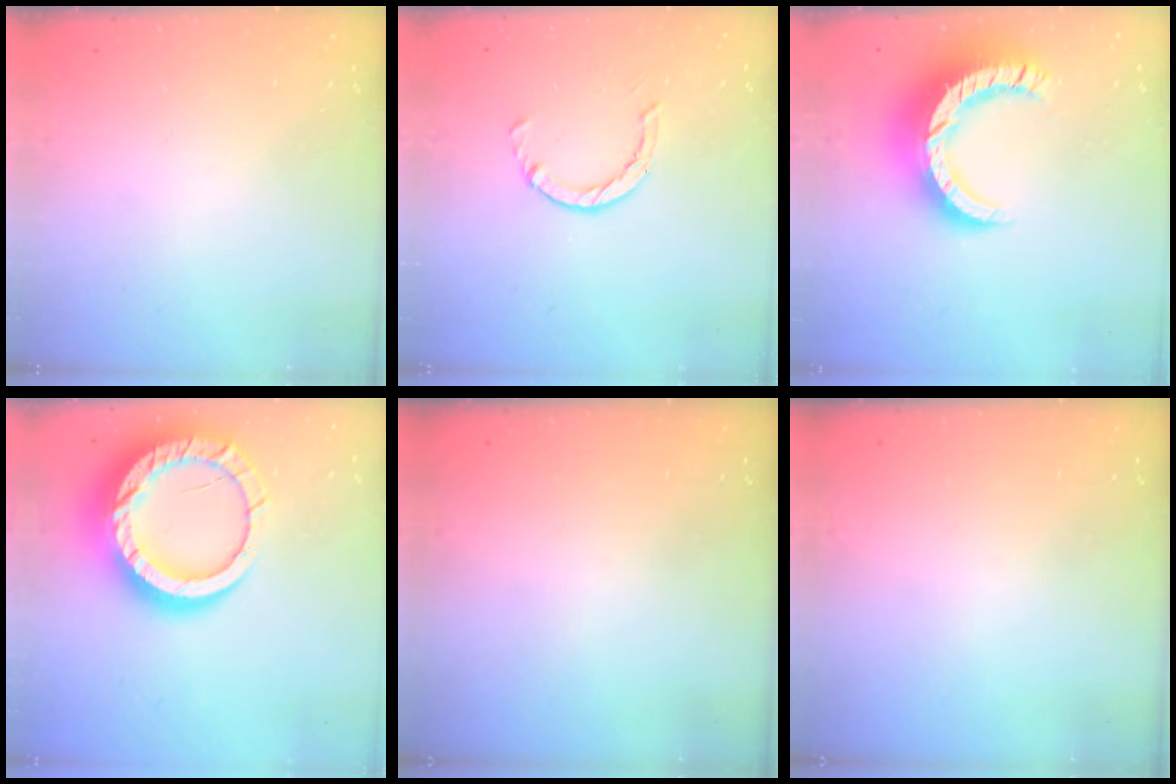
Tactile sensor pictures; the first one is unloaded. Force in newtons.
{"total": 2.9, "press": 2.8, "slide": 0.4}
{"total": 16.1, "press": 16.0, "slide": 1.4}
{"total": 25.6, "press": 25.5, "slide": 2.2}
{"total": 0.0}
{"total": 0.0}